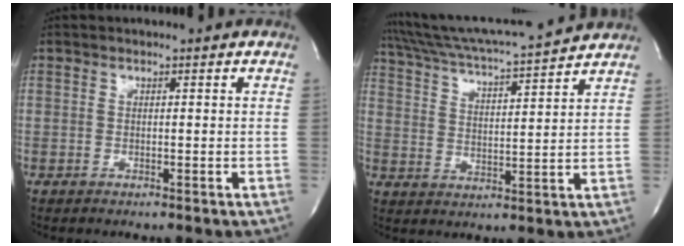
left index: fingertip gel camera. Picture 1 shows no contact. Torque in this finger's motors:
{"motor_torque": [-0.05, -0.12, 0.07, 0.04]}